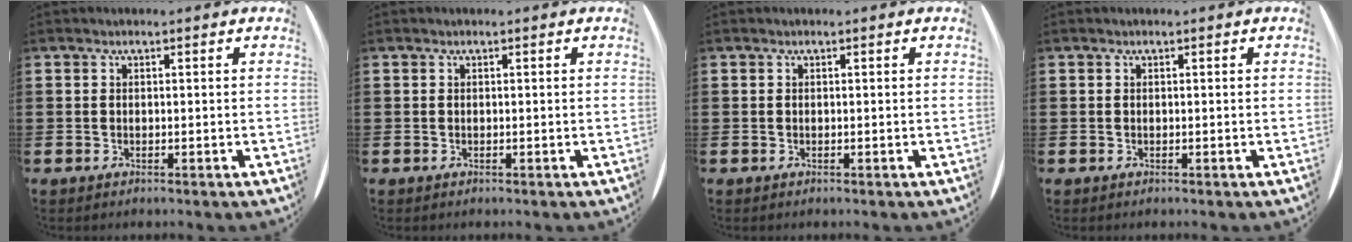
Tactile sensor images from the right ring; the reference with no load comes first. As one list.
[{"total": 0.0}, {"total": 0.0}, {"total": 0.0}]